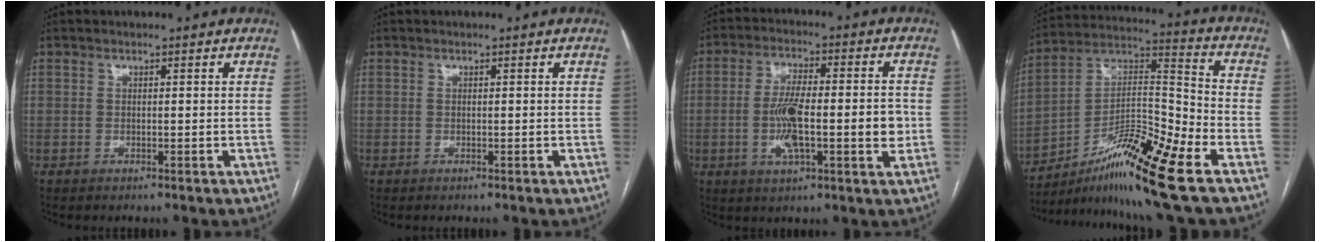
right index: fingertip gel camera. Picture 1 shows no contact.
{"total": 0.0}
{"total": 11.4, "force": [-1.6, 2.8, 10.9], "torque": [-0.193, 0.013, -0.025]}
{"total": 16.8, "force": [-10.5, 0.2, 13.1], "torque": [-0.244, 0.003, -0.176]}